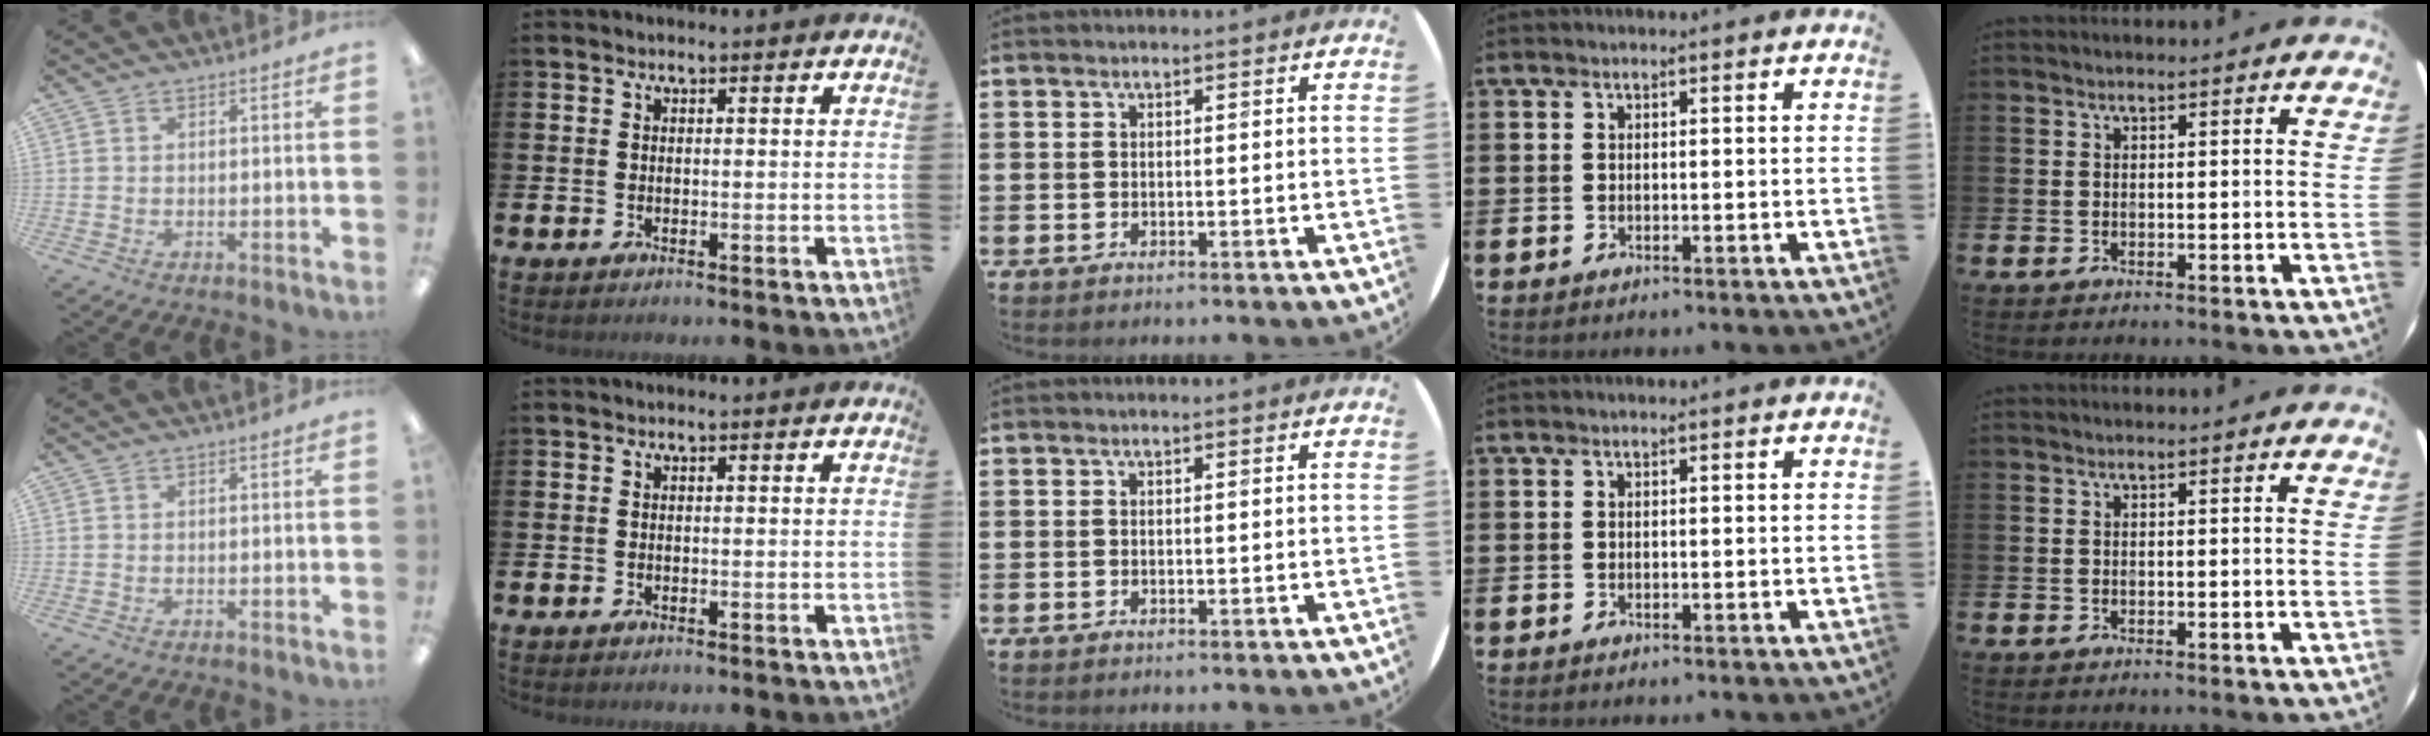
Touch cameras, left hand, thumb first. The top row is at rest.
{}